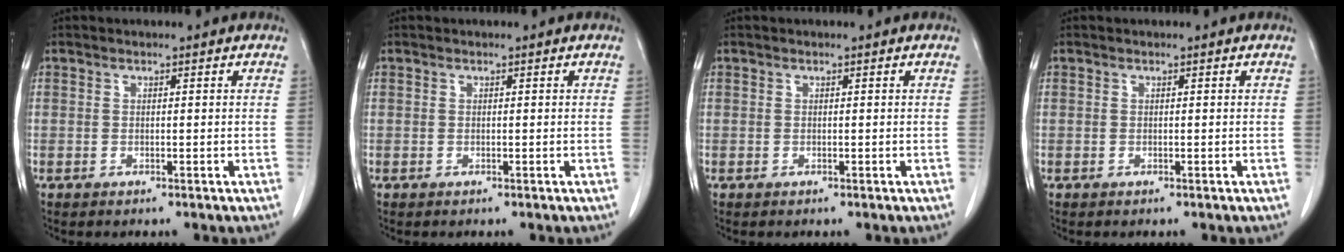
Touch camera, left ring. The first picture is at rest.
{"total": 0.0}
{"total": 0.0}
{"total": 0.0}